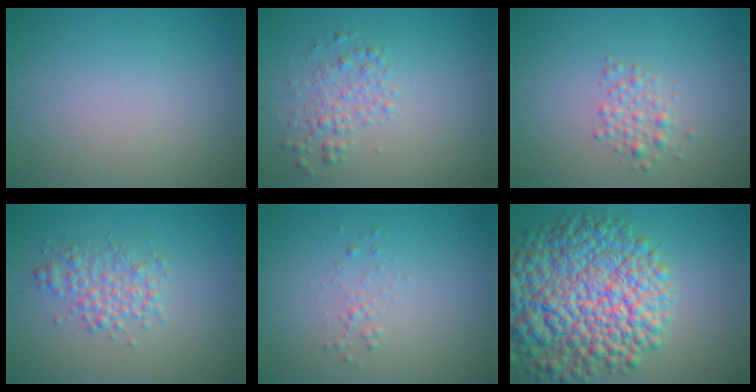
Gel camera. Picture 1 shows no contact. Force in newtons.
{"total": 2.2, "press": 2.2, "slide": 0.1}
{"total": 1.9, "press": 1.9, "slide": 0.1}
{"total": 2.8, "press": 2.8, "slide": 0.0}
{"total": 0.9, "press": 0.9, "slide": 0.0}
{"total": 13.7, "press": 13.7, "slide": 0.6}